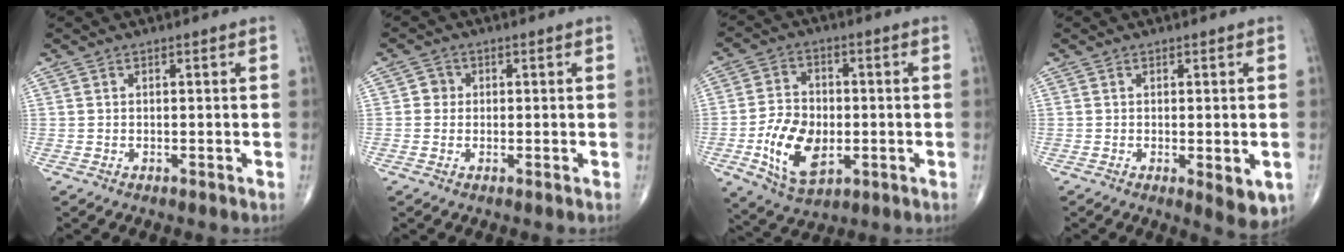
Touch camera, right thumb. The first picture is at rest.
{"total": 2.1, "force": [0.1, 2.0, 0.6], "torque": [0.005, 0.005, -0.004]}
{"total": 12.5, "force": [-2.7, 8.0, 9.2], "torque": [-0.147, 0.006, -0.042]}
{"total": 5.3, "force": [-1.3, 1.9, 4.8], "torque": [-0.056, -0.015, -0.013]}